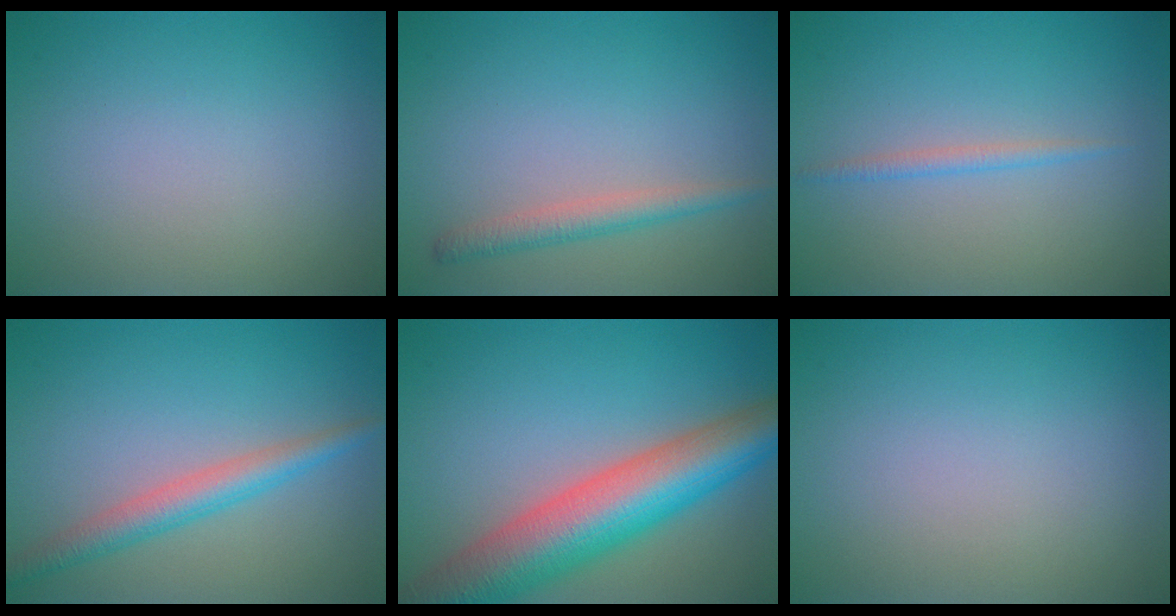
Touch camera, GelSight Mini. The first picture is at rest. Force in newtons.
{"total": 2.1, "press": 2.1, "slide": 0.1}
{"total": 1.1, "press": 1.1, "slide": 0.1}
{"total": 3.2, "press": 3.2, "slide": 0.1}
{"total": 11.0, "press": 10.9, "slide": 0.5}
{"total": 0.0}